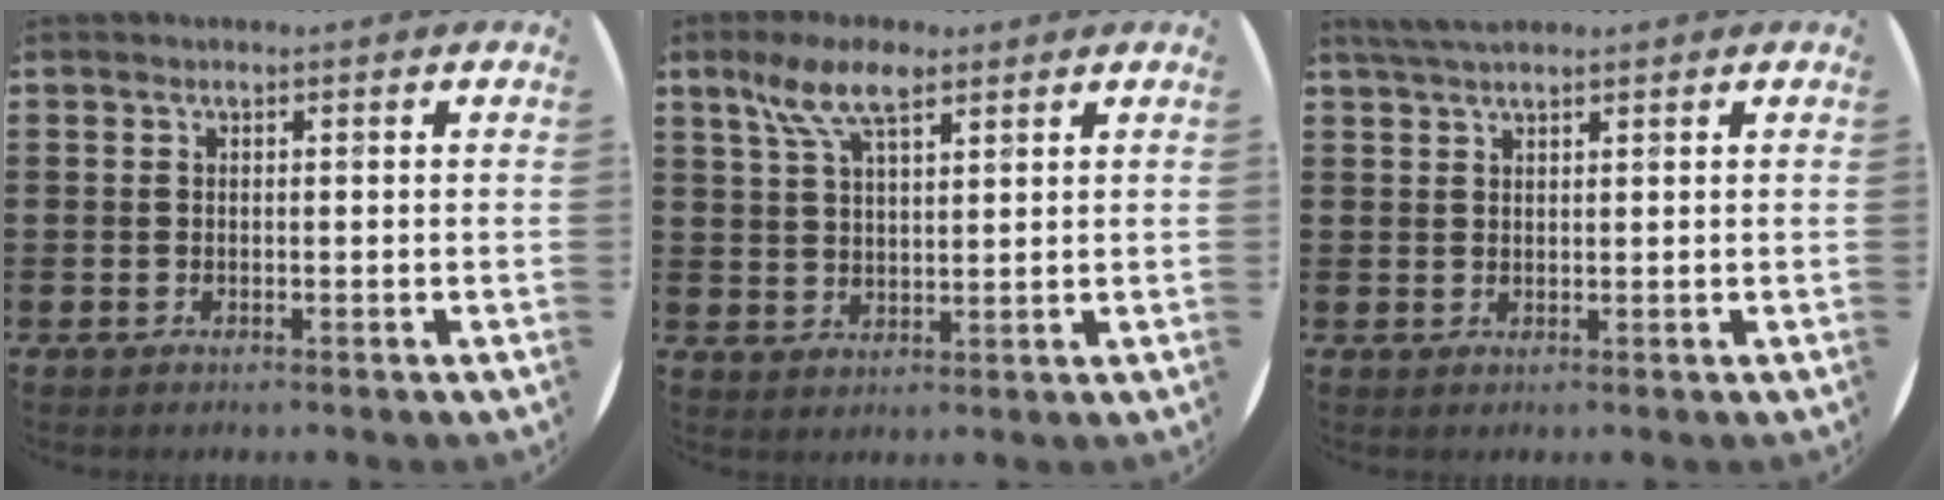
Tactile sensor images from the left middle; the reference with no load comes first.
{"total": 7.5, "force": [5.1, 3.0, 4.7], "torque": [-0.096, 0.000, 0.090]}
{"total": 2.7, "force": [2.3, 0.5, 1.4], "torque": [-0.030, 0.006, 0.043]}